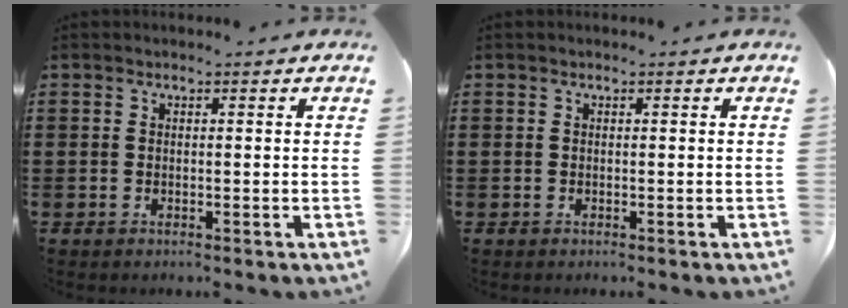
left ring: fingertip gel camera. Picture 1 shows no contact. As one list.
[{"total": 0.0}]